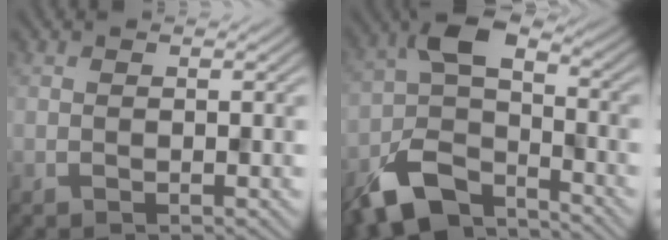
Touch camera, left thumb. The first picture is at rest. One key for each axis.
{"total": 11.7, "fx": -7.6, "fy": 5.2, "fz": 7.1, "tx": -0.135, "ty": -0.011, "tz": -0.155}